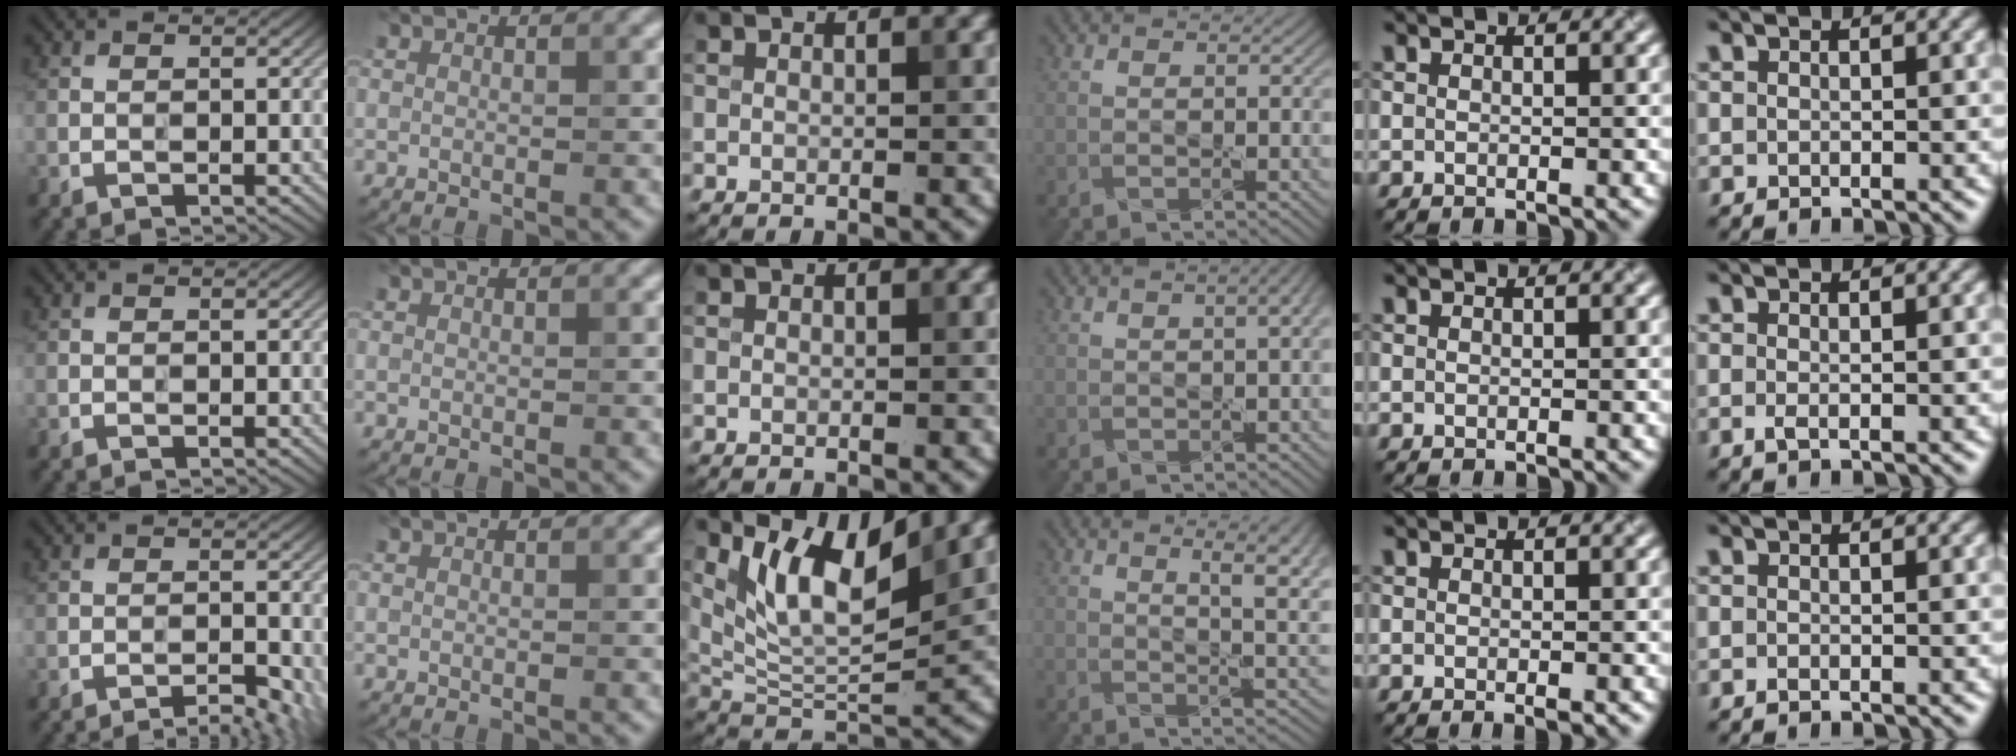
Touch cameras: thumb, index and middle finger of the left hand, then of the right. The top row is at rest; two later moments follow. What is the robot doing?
{"motion": "pour", "object": "sugar"}